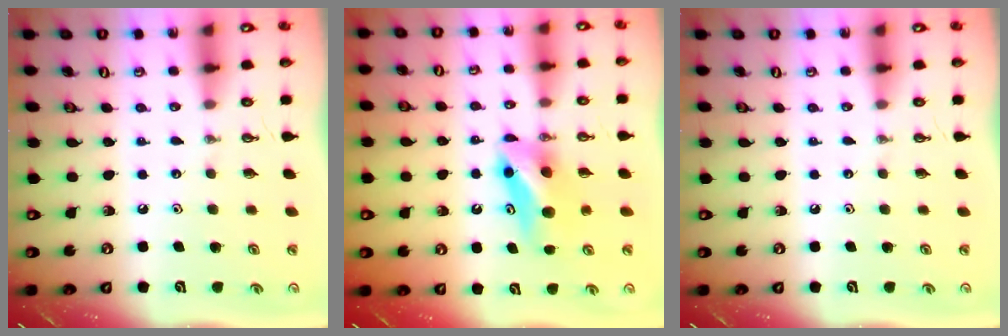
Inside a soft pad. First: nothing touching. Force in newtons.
{"total": 9.3, "press": 6.3, "slide": 6.9}
{"total": 0.0}